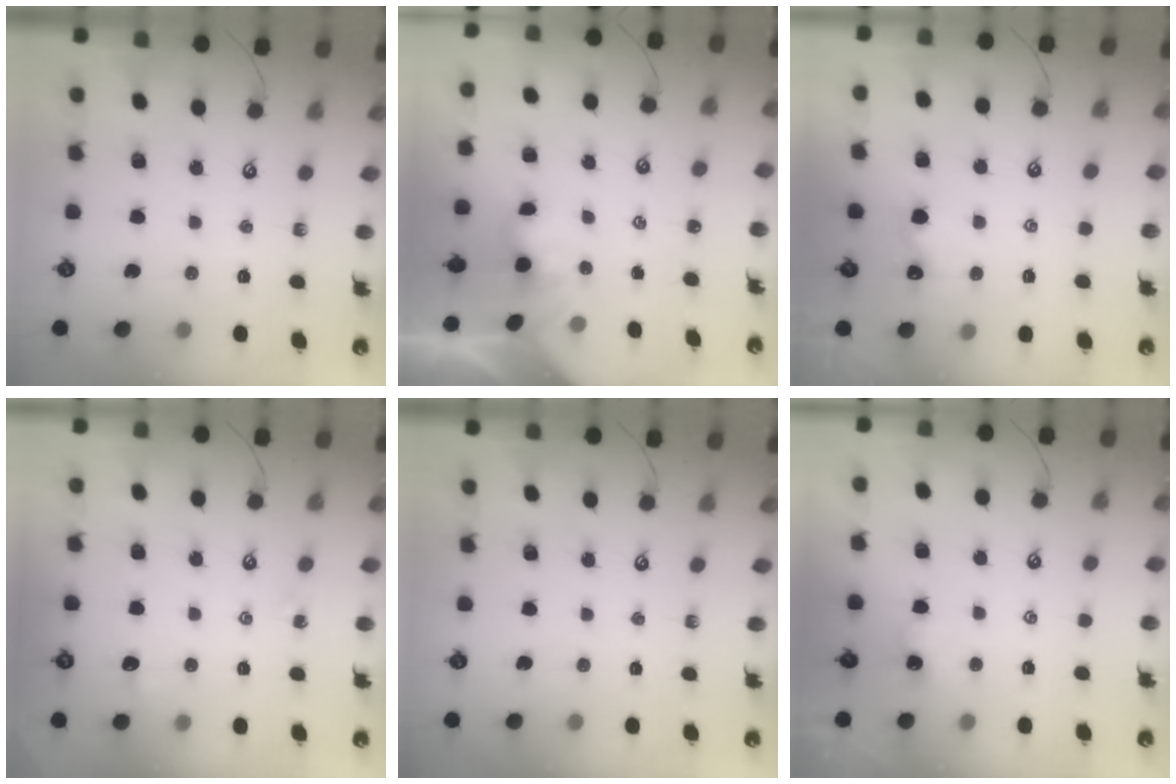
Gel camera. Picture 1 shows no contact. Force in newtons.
{"total": 0.5, "press": 0.4, "slide": 0.4}
{"total": 1.9, "press": 1.9, "slide": 0.3}
{"total": 2.5, "press": 2.4, "slide": 0.6}
{"total": 0.0}
{"total": 2.6, "press": 2.6, "slide": 0.2}